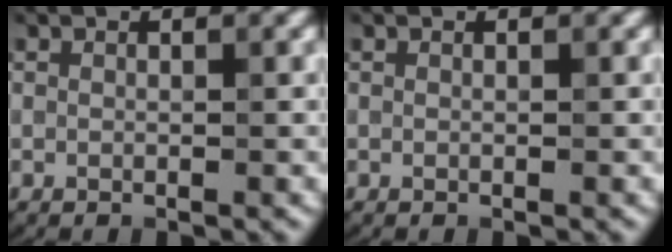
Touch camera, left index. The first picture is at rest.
{"total": 0.0}